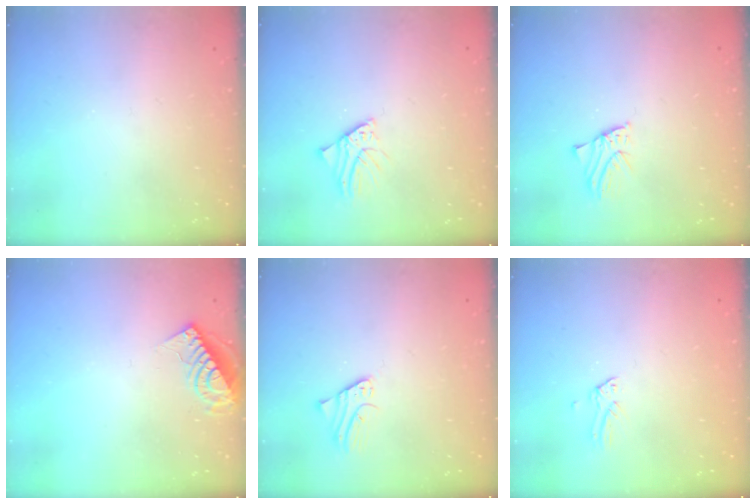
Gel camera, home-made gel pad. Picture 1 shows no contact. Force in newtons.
{"total": 2.6, "press": 2.6, "slide": 0.3}
{"total": 0.9, "press": 0.9, "slide": 0.1}
{"total": 9.0, "press": 8.9, "slide": 0.9}
{"total": 1.8, "press": 1.7, "slide": 0.1}
{"total": 0.0}